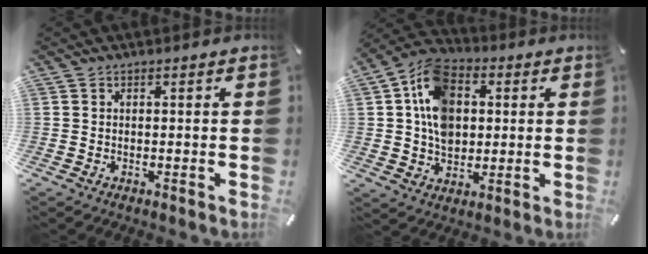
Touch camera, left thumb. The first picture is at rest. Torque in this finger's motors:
{"motor_torque": [0.65, 0.64, 0.90, 0.48, 0.20]}